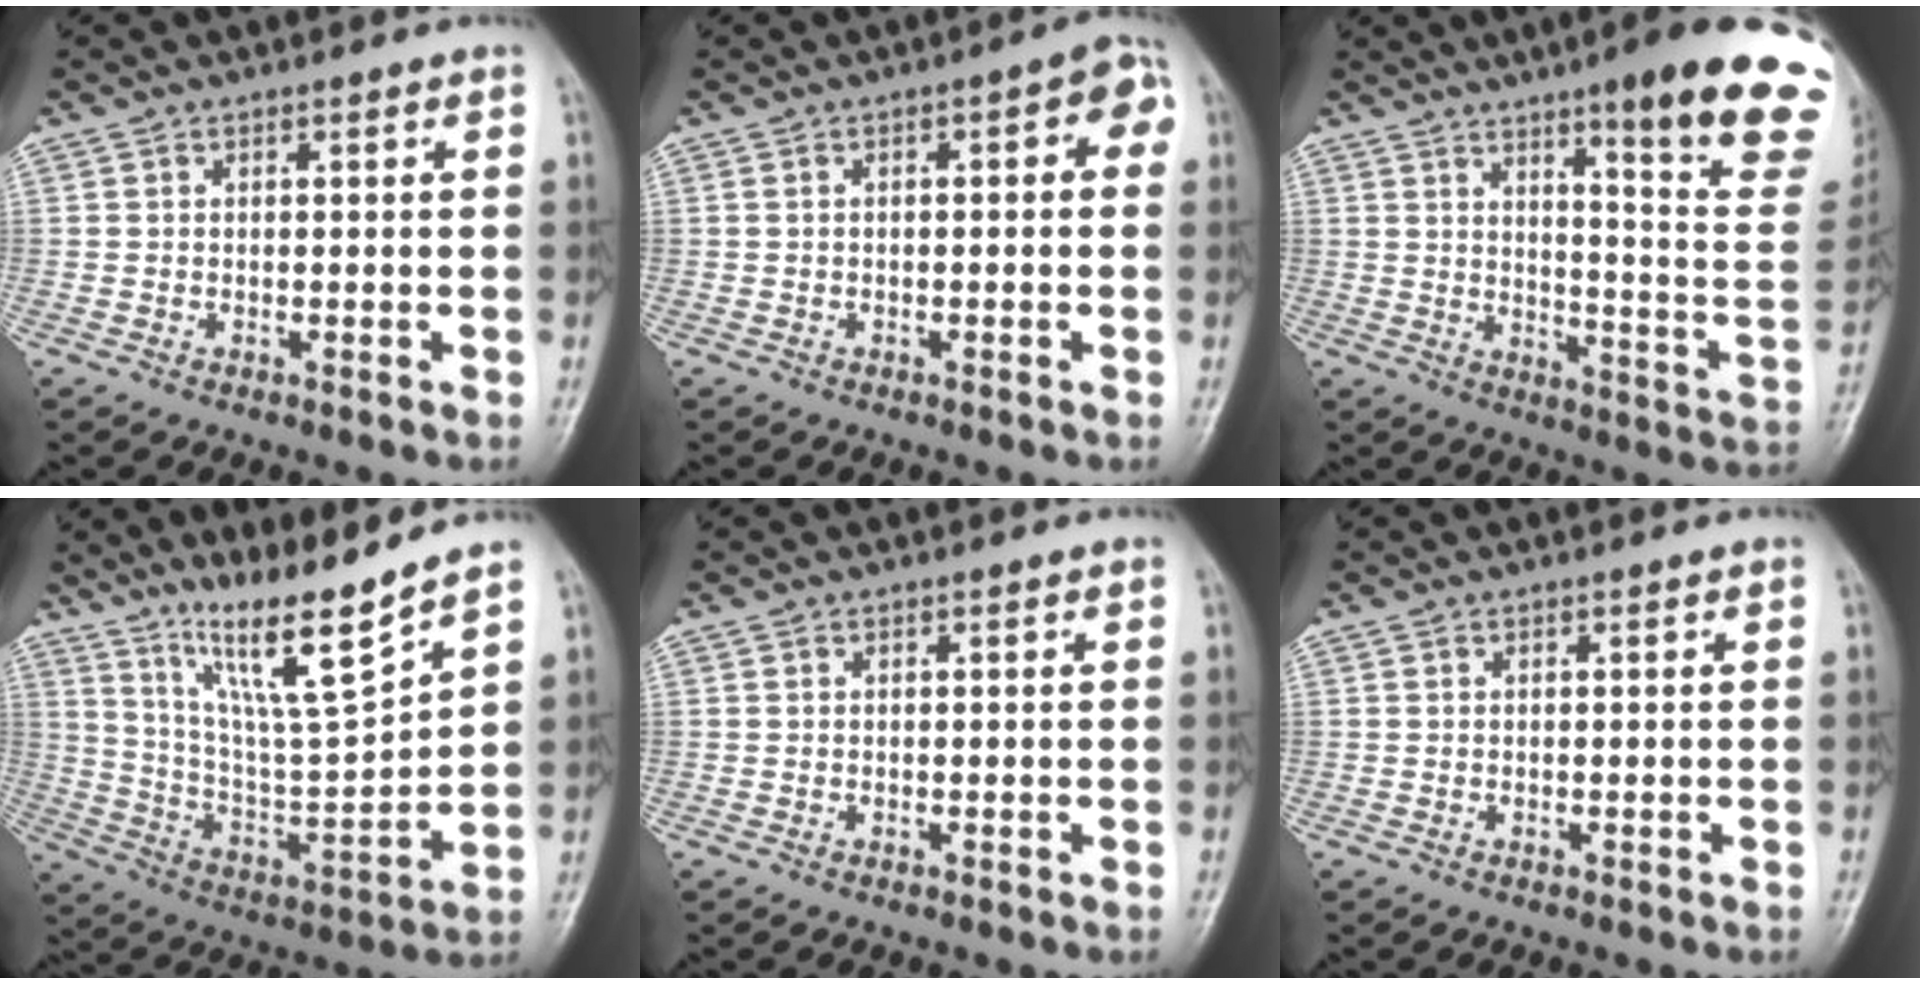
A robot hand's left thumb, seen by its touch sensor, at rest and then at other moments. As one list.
[{"total": 4.4, "force": [0.5, 1.9, 3.9], "torque": [-0.035, 0.023, -0.002]}, {"total": 23.3, "force": [13.9, 3.8, 18.3], "torque": [-0.213, -0.068, 0.183]}, {"total": 14.5, "force": [10.9, 0.4, 9.5], "torque": [-0.159, -0.073, 0.206]}, {"total": 0.0}, {"total": 0.0}]